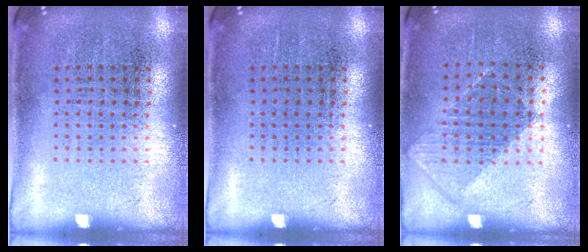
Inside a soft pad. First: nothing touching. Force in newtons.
{"total": 0.0}
{"total": 0.9, "press": 0.7, "slide": 0.4}